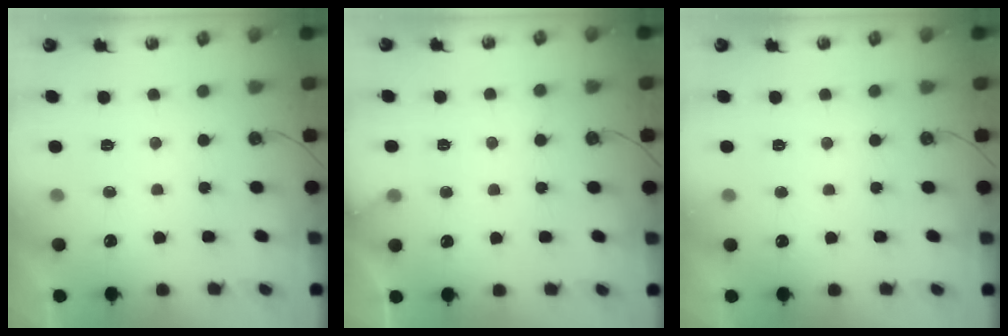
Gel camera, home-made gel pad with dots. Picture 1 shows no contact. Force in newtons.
{"total": 6.2, "press": 6.2, "slide": 0.5}
{"total": 3.7, "press": 3.7, "slide": 0.3}